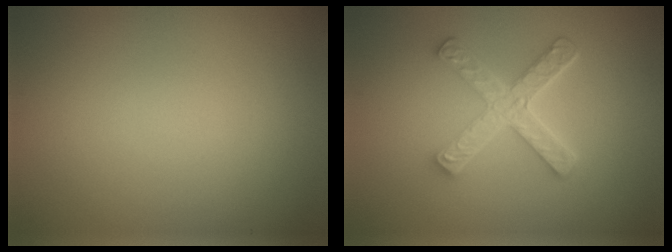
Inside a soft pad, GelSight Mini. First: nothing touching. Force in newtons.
{"total": 5.1, "press": 3.7, "slide": 3.4}